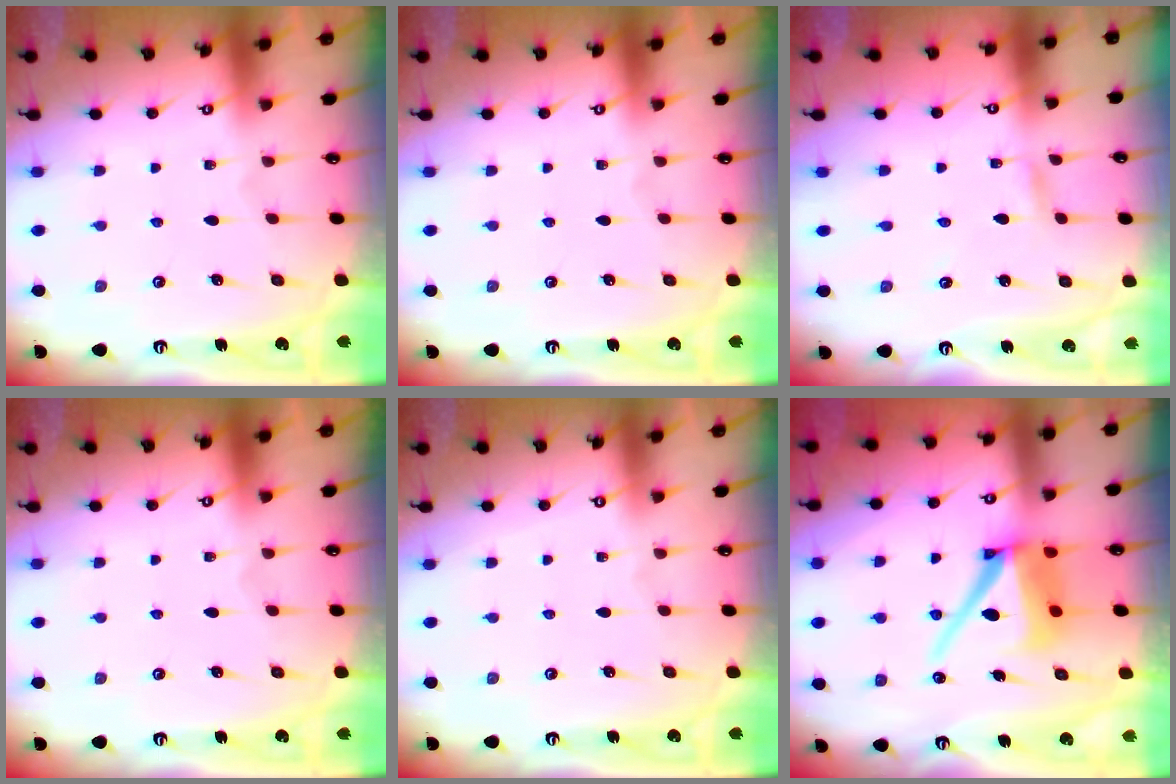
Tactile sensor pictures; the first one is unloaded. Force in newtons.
{"total": 0.0}
{"total": 2.3, "press": 2.3, "slide": 0.2}
{"total": 0.0}
{"total": 0.0}
{"total": 12.1, "press": 11.9, "slide": 1.6}